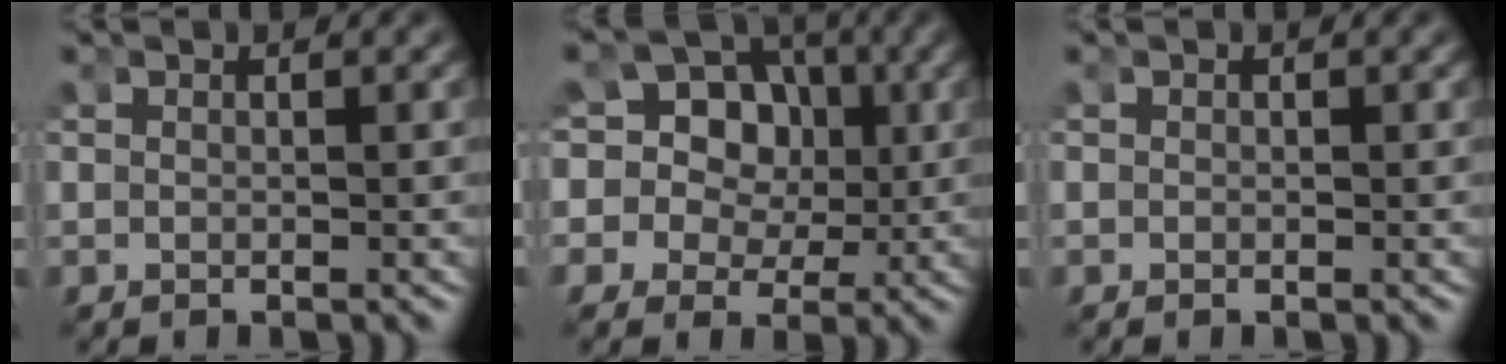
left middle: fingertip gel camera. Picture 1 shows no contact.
{"total": 13.8, "force": [1.2, 12.4, 5.9], "torque": [-0.146, -0.019, 0.007]}
{"total": 0.0}